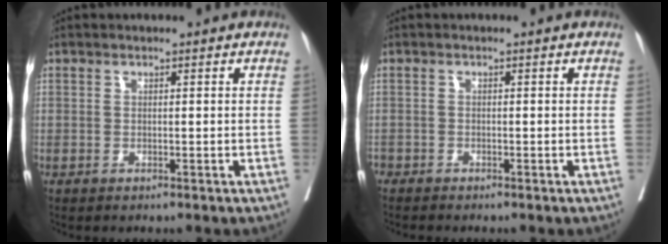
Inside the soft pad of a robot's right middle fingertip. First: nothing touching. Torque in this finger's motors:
{"motor_torque": [0.16, -0.14, 0.01, 0.01]}